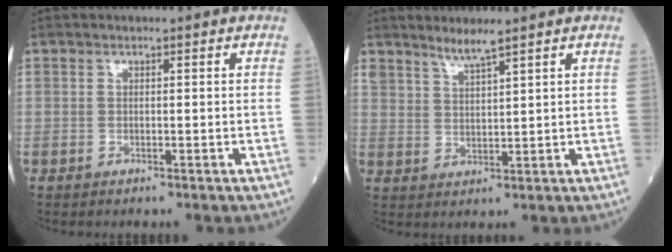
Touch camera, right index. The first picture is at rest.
{"total": 3.5, "force": [3.1, -0.2, 1.6], "torque": [-0.037, -0.004, 0.065]}